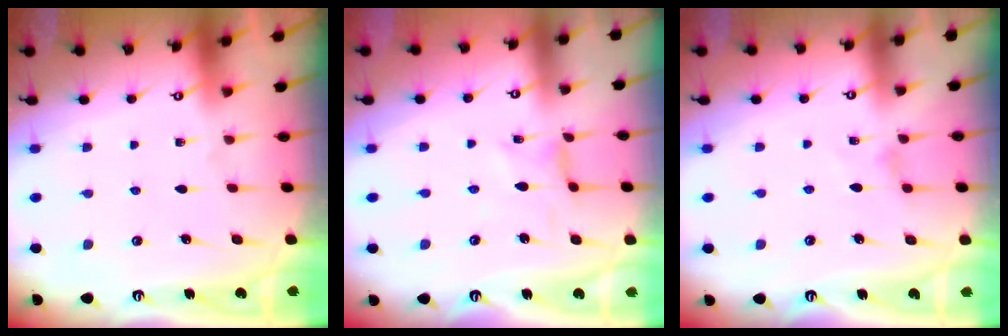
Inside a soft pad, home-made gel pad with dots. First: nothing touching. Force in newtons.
{"total": 1.1, "press": 1.0, "slide": 0.3}
{"total": 1.5, "press": 1.5, "slide": 0.3}